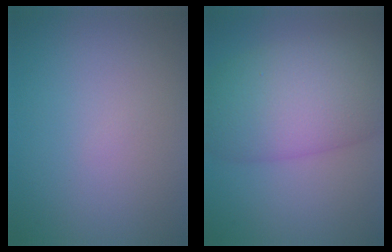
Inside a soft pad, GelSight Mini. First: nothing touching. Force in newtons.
{"total": 10.0, "press": 9.9, "slide": 0.4}